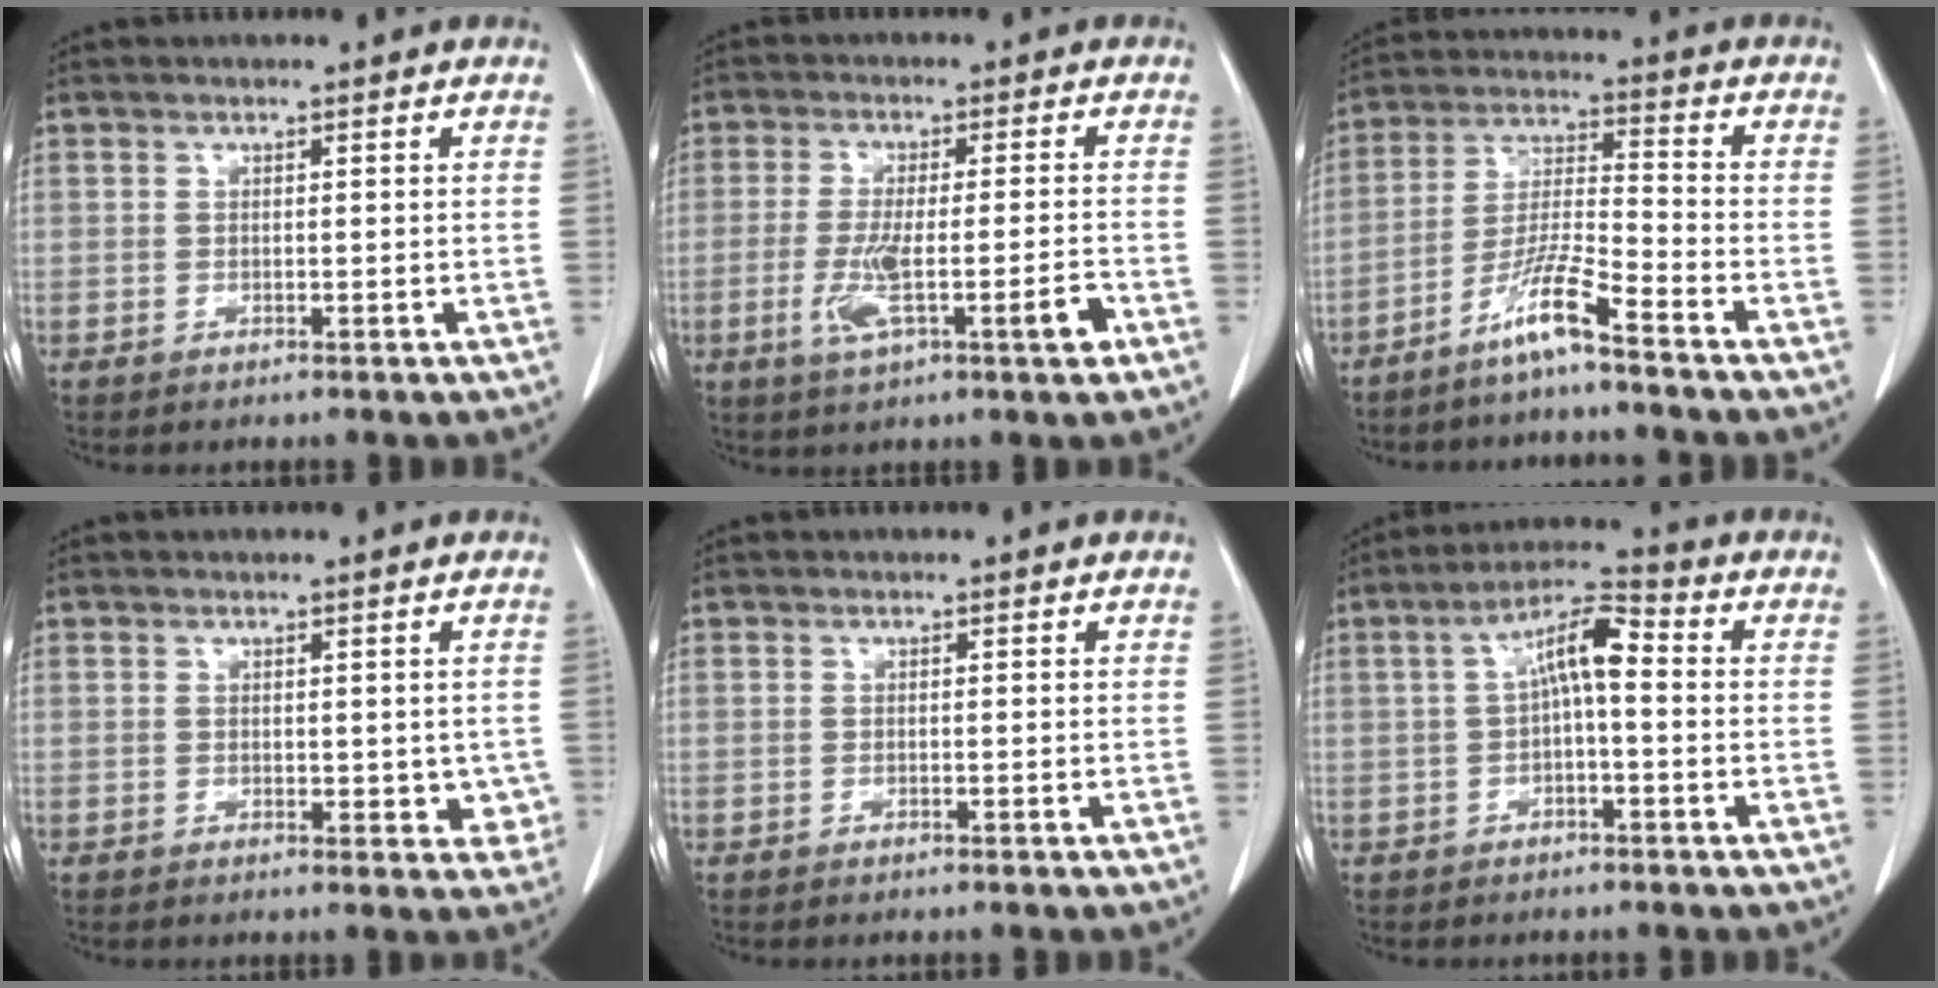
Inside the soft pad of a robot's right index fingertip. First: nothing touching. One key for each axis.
{"total": 8.4, "fx": -3.1, "fy": 1.0, "fz": 7.8, "tx": -0.141, "ty": -0.005, "tz": -0.048}
{"total": 7.9, "fx": -5.8, "fy": -0.6, "fz": 5.4, "tx": -0.109, "ty": -0.015, "tz": -0.117}
{"total": 3.0, "fx": 0.2, "fy": 2.1, "fz": 2.2, "tx": -0.004, "ty": -0.002, "tz": 0.004}
{"total": 0.0}
{"total": 7.2, "fx": 0.4, "fy": 1.9, "fz": 7.0, "tx": -0.126, "ty": 0.030, "tz": 0.002}